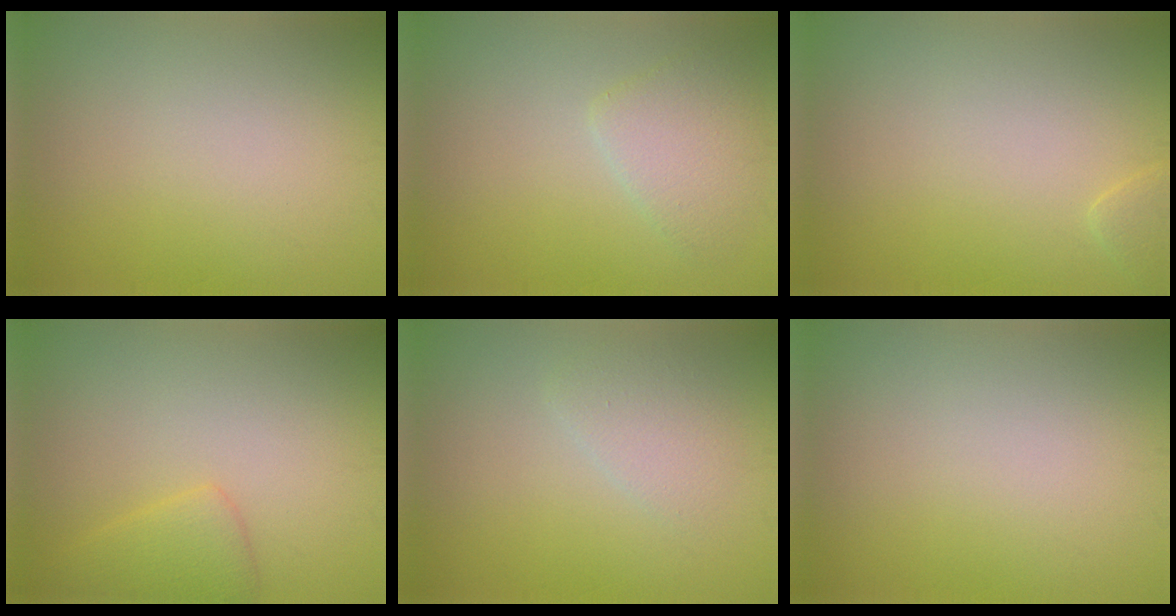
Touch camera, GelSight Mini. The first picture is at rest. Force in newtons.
{"total": 3.0, "press": 3.0, "slide": 0.2}
{"total": 0.9, "press": 0.9, "slide": 0.1}
{"total": 2.5, "press": 2.5, "slide": 0.0}
{"total": 1.9, "press": 1.9, "slide": 0.1}
{"total": 0.0}